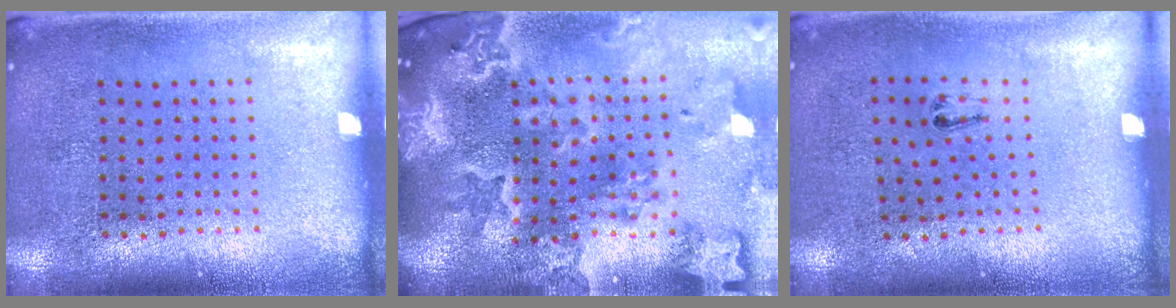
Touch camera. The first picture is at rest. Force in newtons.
{"total": 4.7, "press": 3.8, "slide": 2.8}
{"total": 0.6, "press": 0.3, "slide": 0.6}